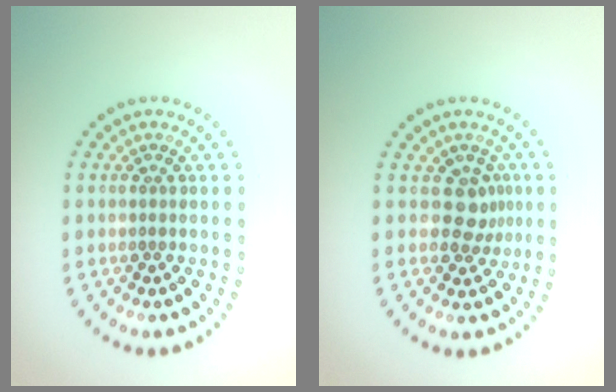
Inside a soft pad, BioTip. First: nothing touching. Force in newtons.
{"total": 2.2, "press": 1.7, "slide": 1.4}